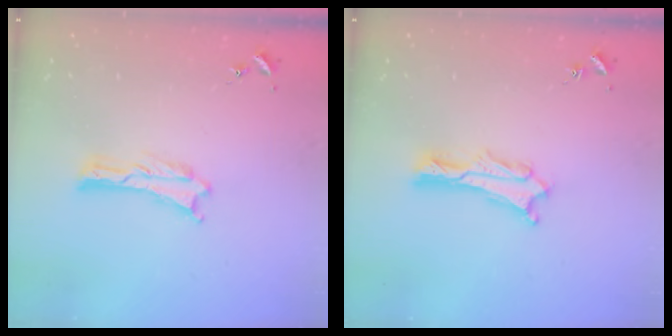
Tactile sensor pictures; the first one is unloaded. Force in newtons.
{"total": 1.5, "press": 1.4, "slide": 0.2}